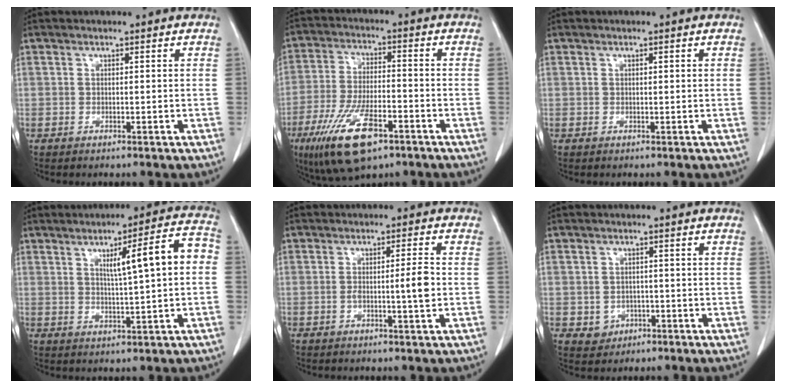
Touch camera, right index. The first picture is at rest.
{"total": 13.2, "force": [-7.3, 4.3, 10.1], "torque": [-0.205, -0.015, -0.125]}
{"total": 0.5, "force": [0.1, 0.1, 0.5], "torque": [-0.008, 0.000, 0.002]}
{"total": 9.4, "force": [1.3, 0.7, 9.3], "torque": [-0.130, 0.020, 0.018]}
{"total": 3.9, "force": [-0.6, -0.1, 3.8], "torque": [-0.063, 0.000, -0.010]}
{"total": 3.1, "force": [-1.0, 2.9, 0.5], "torque": [0.000, 0.009, -0.007]}